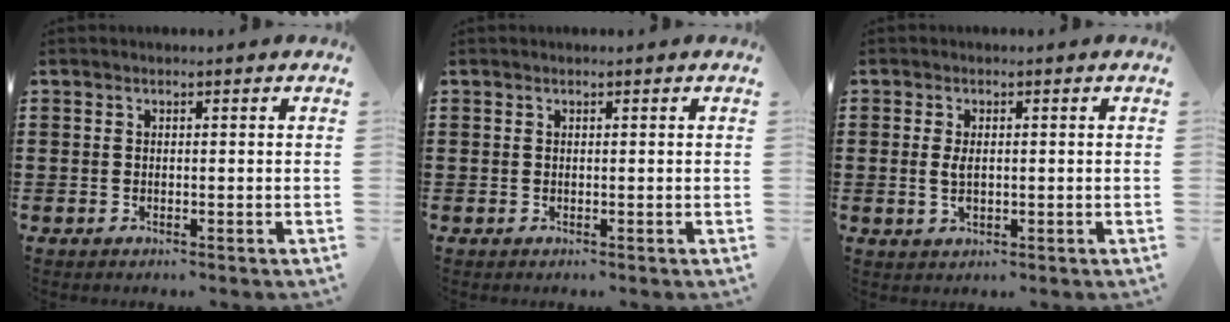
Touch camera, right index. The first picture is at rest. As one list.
[{"total": 0.0}, {"total": 2.9, "force": [0.0, 1.3, 2.6], "torque": [-0.059, -0.003, -0.001]}]